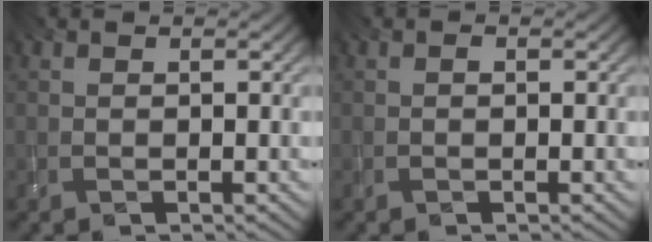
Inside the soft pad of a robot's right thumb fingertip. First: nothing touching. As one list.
[{"total": 0.6, "force": [-0.5, 0.3, 0.3], "torque": [0.001, -0.002, -0.009]}]